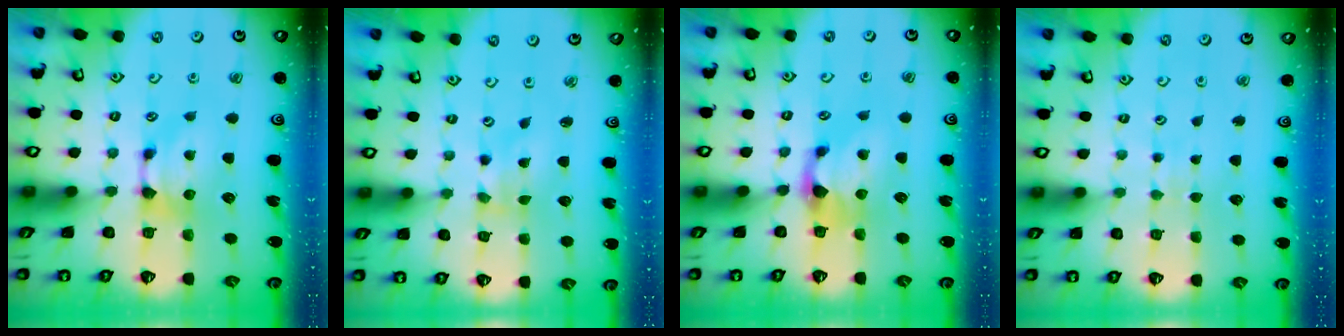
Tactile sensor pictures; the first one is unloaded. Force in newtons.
{"total": 3.4, "press": 3.3, "slide": 0.6}
{"total": 1.1, "press": 0.6, "slide": 0.9}
{"total": 4.1, "press": 4.1, "slide": 0.1}